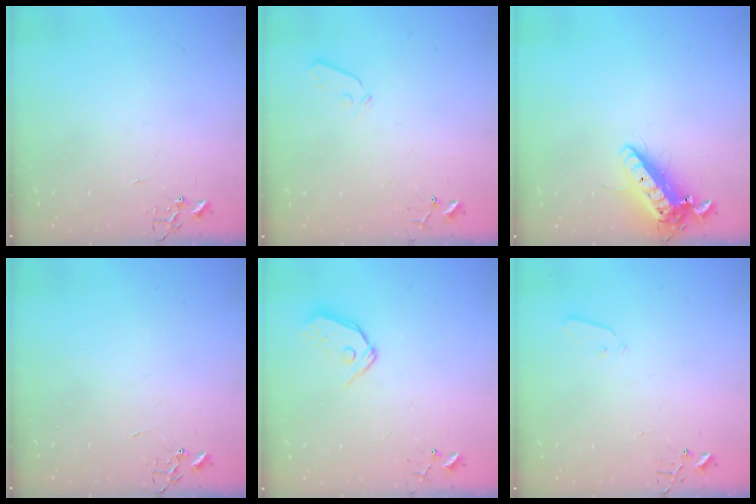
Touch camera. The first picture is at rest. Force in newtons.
{"total": 3.7, "press": 3.6, "slide": 0.6}
{"total": 14.4, "press": 14.1, "slide": 2.7}
{"total": 0.0}
{"total": 8.3, "press": 8.2, "slide": 0.7}
{"total": 2.9, "press": 2.8, "slide": 0.8}